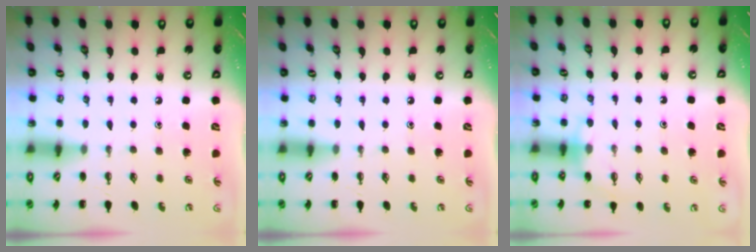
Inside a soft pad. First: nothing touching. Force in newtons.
{"total": 0.0}
{"total": 5.1, "press": 4.9, "slide": 1.3}